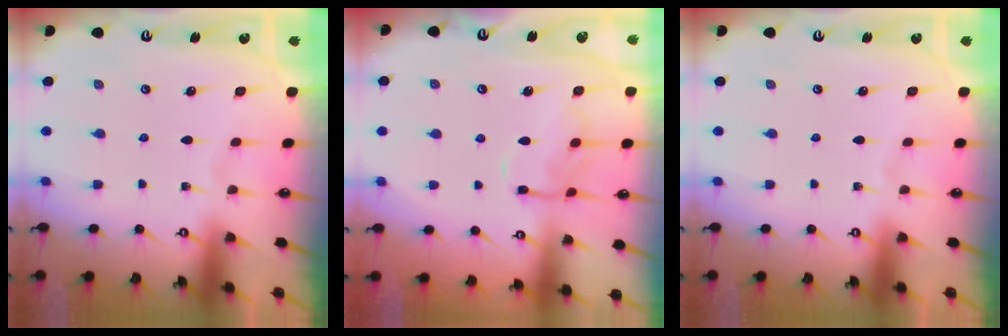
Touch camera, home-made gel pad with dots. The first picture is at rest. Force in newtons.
{"total": 10.8, "press": 10.8, "slide": 0.7}
{"total": 0.0}